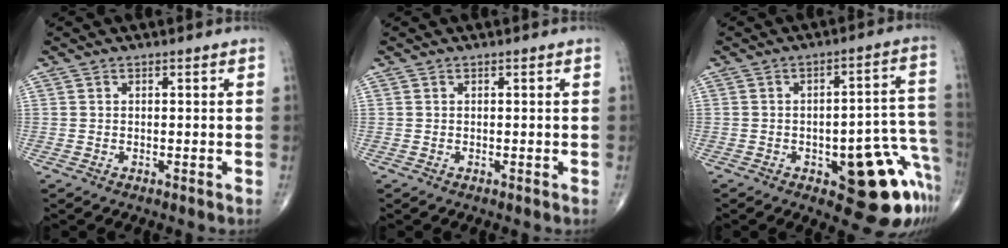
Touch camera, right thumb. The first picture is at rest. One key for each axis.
{"total": 0.0}
{"total": 16.9, "fx": -7.0, "fy": 6.6, "fz": 13.9, "tx": -0.089, "ty": 0.059, "tz": -0.072}